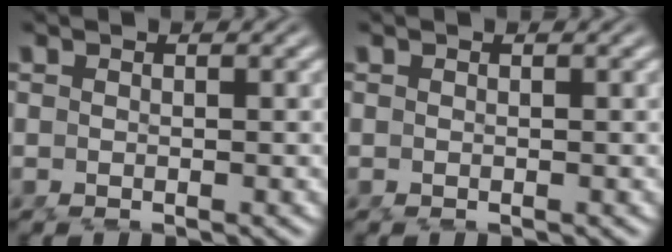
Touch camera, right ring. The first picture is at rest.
{"total": 0.0}